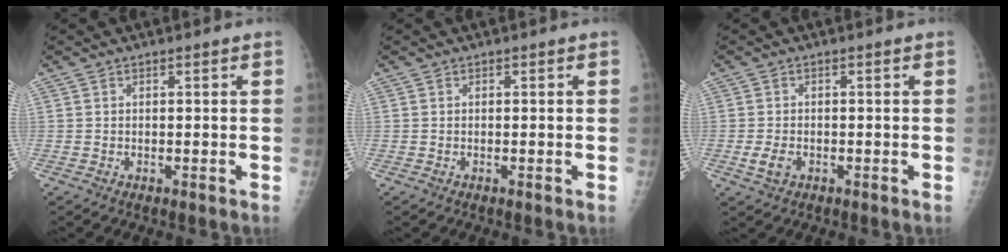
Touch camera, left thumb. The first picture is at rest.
{"total": 0.0}
{"total": 2.6, "force": [-0.8, 1.7, 1.8], "torque": [-0.038, -0.001, -0.012]}